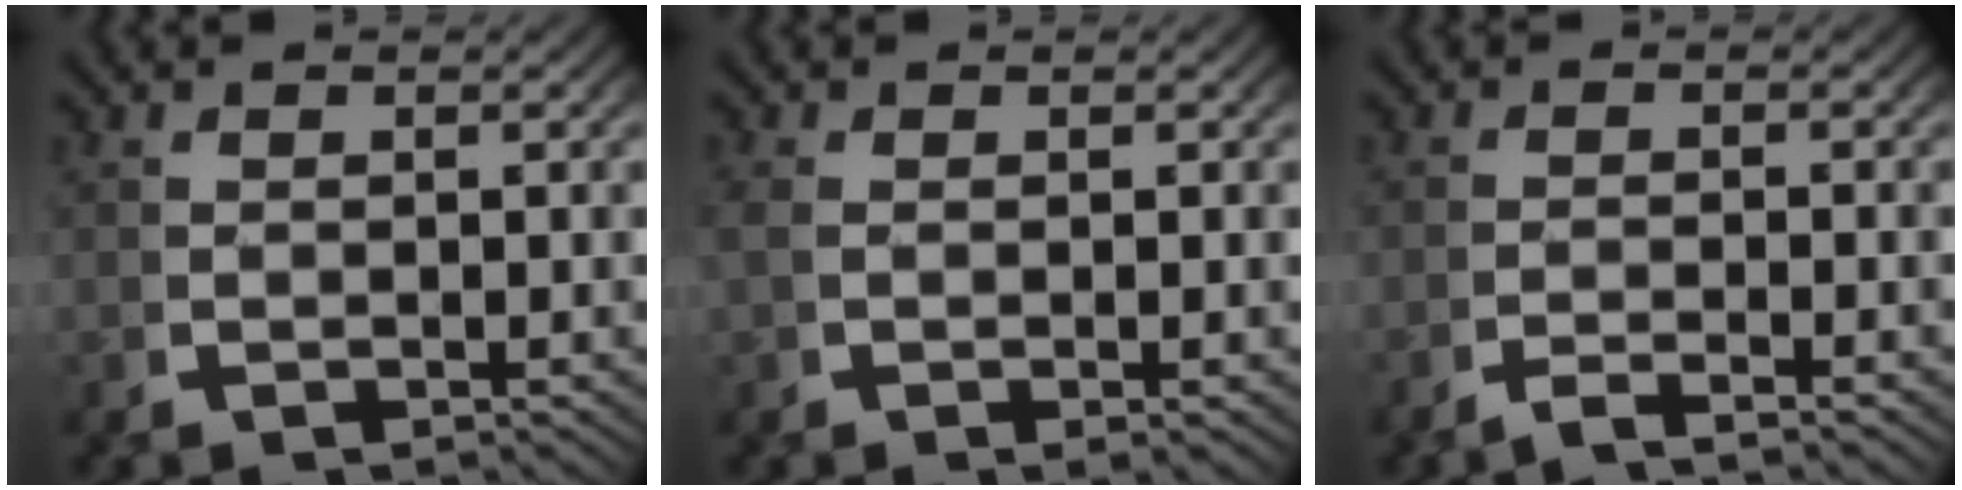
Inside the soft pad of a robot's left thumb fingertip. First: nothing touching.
{"total": 1.2, "force": [0.3, 0.5, 1.0], "torque": [-0.032, -0.003, 0.008]}
{"total": 1.8, "force": [-1.6, -0.1, 1.0], "torque": [-0.016, 0.001, -0.036]}